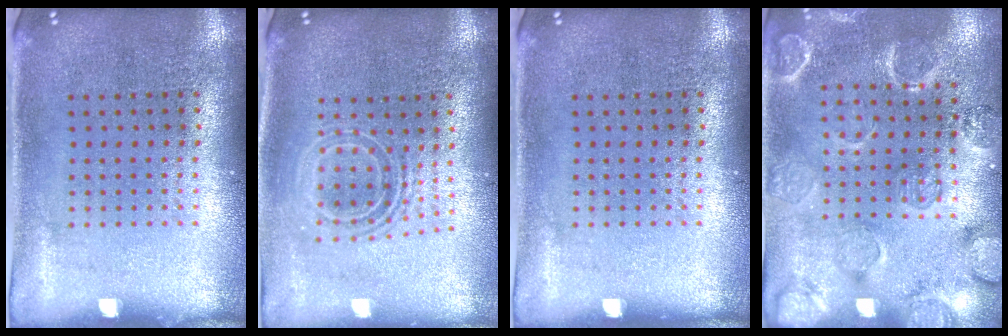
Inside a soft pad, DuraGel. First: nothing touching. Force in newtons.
{"total": 1.7, "press": 1.3, "slide": 1.1}
{"total": 0.0}
{"total": 2.4, "press": 2.2, "slide": 0.9}